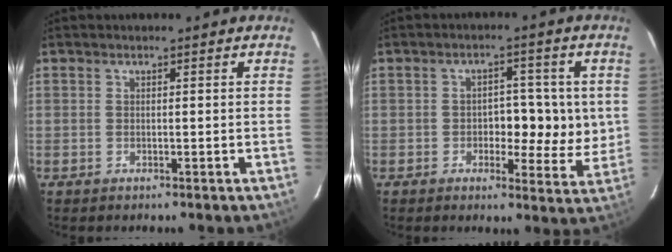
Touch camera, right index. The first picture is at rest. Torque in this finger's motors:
{"motor_torque": [0.06, 0.16, -0.02, 0.01]}